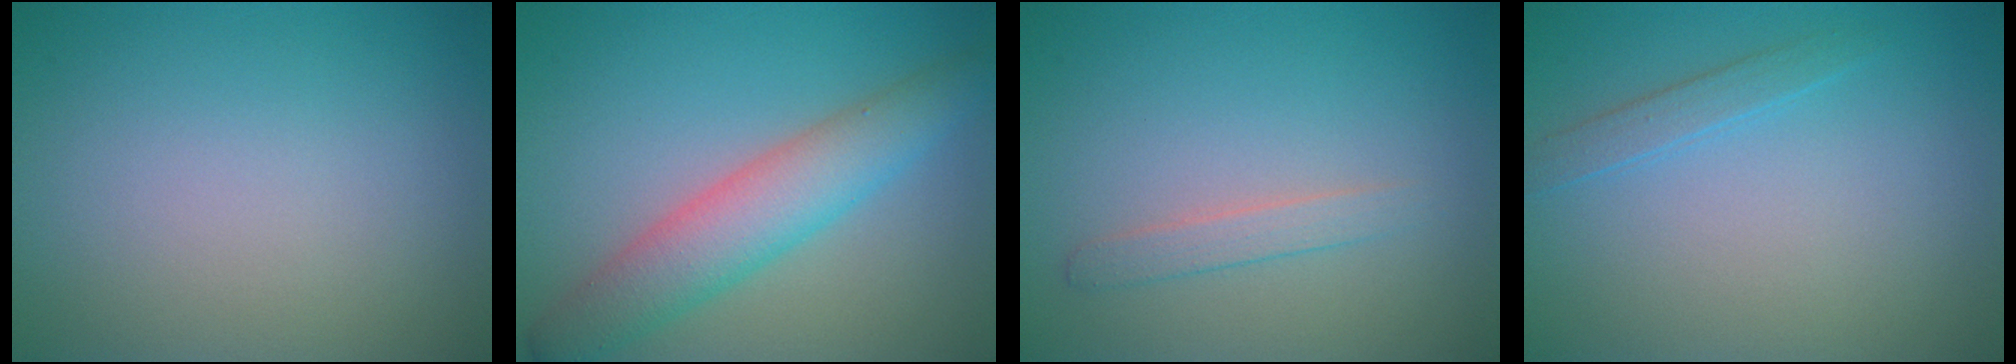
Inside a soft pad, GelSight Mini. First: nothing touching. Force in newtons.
{"total": 5.4, "press": 5.4, "slide": 0.1}
{"total": 1.4, "press": 1.4, "slide": 0.1}
{"total": 1.3, "press": 1.3, "slide": 0.1}